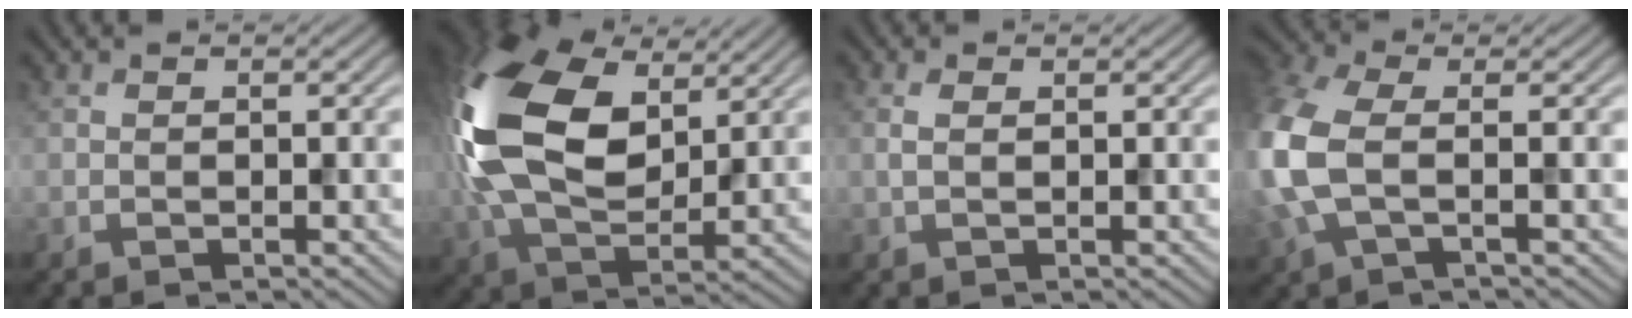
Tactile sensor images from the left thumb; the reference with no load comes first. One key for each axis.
{"total": 17.6, "fx": 4.2, "fy": 10.8, "fz": 13.3, "tx": -0.333, "ty": 0.020, "tz": 0.079}
{"total": 1.3, "fx": 0.3, "fy": 0.5, "fz": 1.1, "tx": -0.027, "ty": 0.001, "tz": 0.004}
{"total": 9.1, "fx": 0.1, "fy": 5.0, "fz": 7.6, "tx": -0.229, "ty": 0.000, "tz": -0.002}